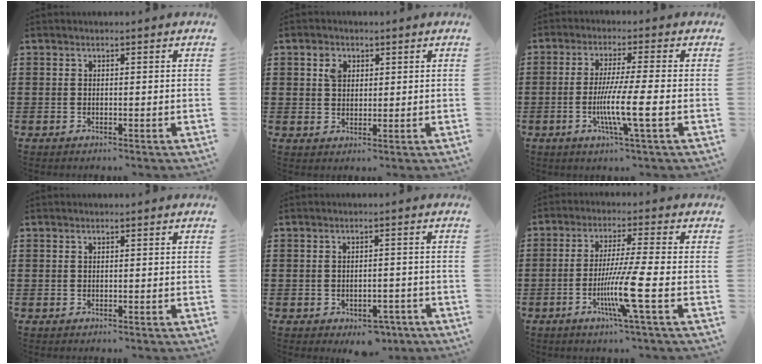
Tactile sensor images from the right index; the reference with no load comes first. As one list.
[{"total": 3.0, "force": [1.3, 2.3, 1.4], "torque": [-0.036, 0.009, 0.024]}, {"total": 8.4, "force": [-2.0, 0.0, 8.2], "torque": [-0.152, -0.017, -0.038]}, {"total": 0.0}, {"total": 2.4, "force": [-1.4, 1.7, 1.1], "torque": [-0.025, 0.004, -0.028]}, {"total": 9.5, "force": [-3.2, -0.5, 8.9], "torque": [-0.177, -0.024, -0.062]}]